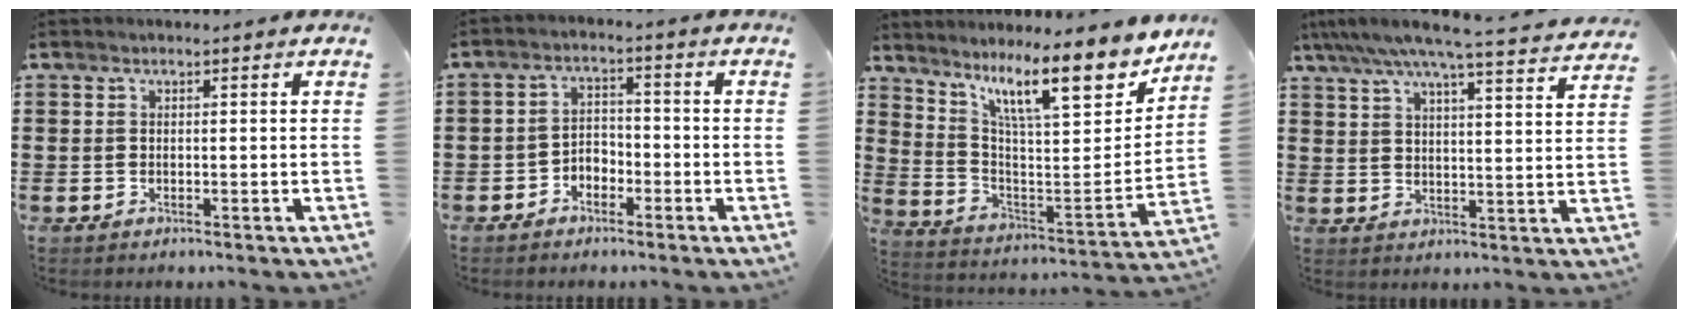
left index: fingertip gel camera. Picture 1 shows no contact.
{"total": 2.8, "force": [-2.5, 1.2, 0.4], "torque": [-0.014, 0.005, -0.055]}
{"total": 13.7, "force": [9.1, 2.8, 9.8], "torque": [-0.183, -0.047, 0.147]}
{"total": 6.7, "force": [5.8, -0.3, 3.3], "torque": [-0.085, -0.036, 0.097]}